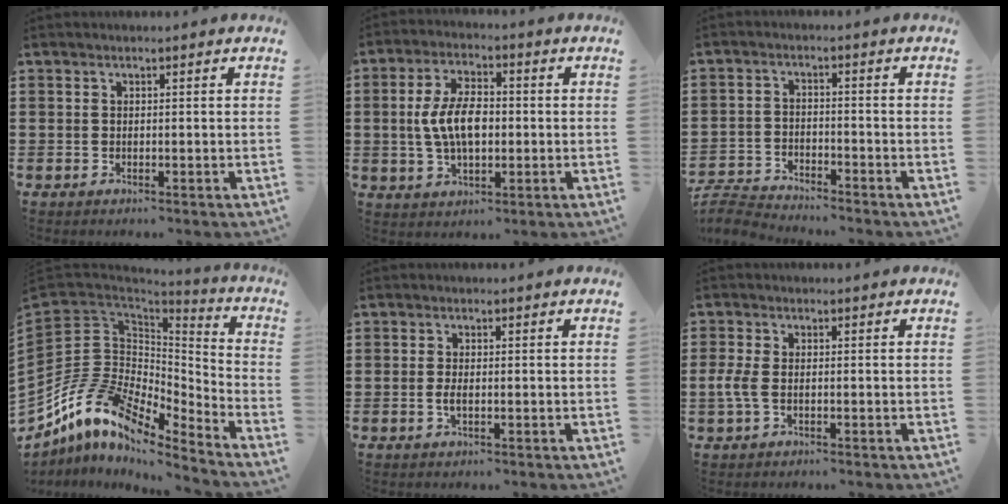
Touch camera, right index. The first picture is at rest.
{"total": 7.8, "force": [-0.2, 4.0, 6.7], "torque": [-0.138, 0.003, -0.011]}
{"total": 4.1, "force": [-4.1, 0.4, 0.4], "torque": [-0.026, -0.005, -0.089]}
{"total": 11.6, "force": [-7.0, 7.1, 6.0], "torque": [-0.173, -0.008, -0.144]}
{"total": 1.5, "force": [-0.3, 0.4, 1.4], "torque": [-0.033, -0.003, -0.007]}
{"total": 2.7, "force": [-0.9, 1.1, 2.3], "torque": [-0.063, -0.007, -0.022]}